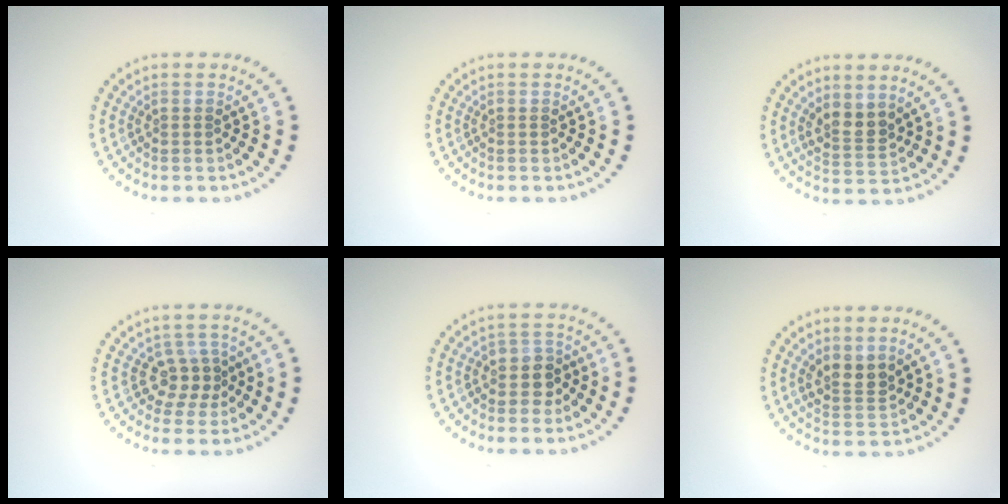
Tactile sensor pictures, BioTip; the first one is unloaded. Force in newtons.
{"total": 0.0}
{"total": 2.4, "press": 2.1, "slide": 1.2}
{"total": 2.4, "press": 1.9, "slide": 1.6}
{"total": 2.1, "press": 1.9, "slide": 0.9}
{"total": 2.5, "press": 2.2, "slide": 1.1}